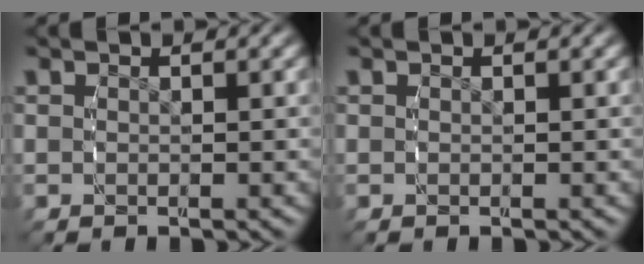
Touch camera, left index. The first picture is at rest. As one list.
[{"total": 0.0}]